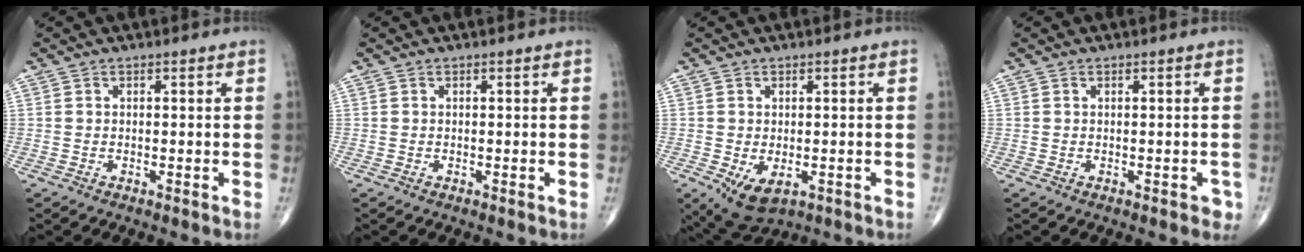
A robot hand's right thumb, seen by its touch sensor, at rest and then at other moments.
{"total": 0.0}
{"total": 6.5, "force": [-2.0, 3.8, 4.8], "torque": [-0.076, -0.009, -0.019]}
{"total": 1.4, "force": [-0.4, 0.9, 1.1], "torque": [-0.005, 0.004, -0.003]}